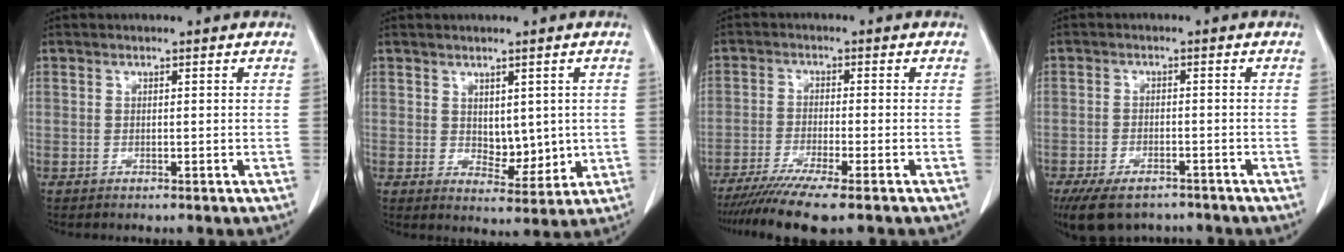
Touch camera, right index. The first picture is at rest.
{"total": 5.6, "force": [0.6, 3.2, 4.6], "torque": [-0.063, -0.008, 0.023]}
{"total": 9.4, "force": [-7.2, 0.0, 6.1], "torque": [-0.096, -0.020, -0.116]}
{"total": 9.8, "force": [-7.3, 4.5, 4.6], "torque": [-0.086, -0.007, -0.112]}